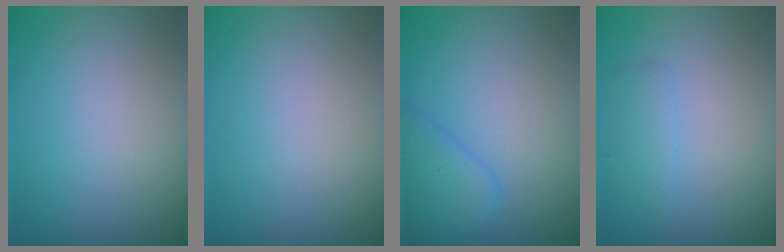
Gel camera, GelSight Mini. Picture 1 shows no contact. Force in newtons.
{"total": 0.0}
{"total": 2.4, "press": 2.4, "slide": 0.1}
{"total": 1.4, "press": 1.4, "slide": 0.1}